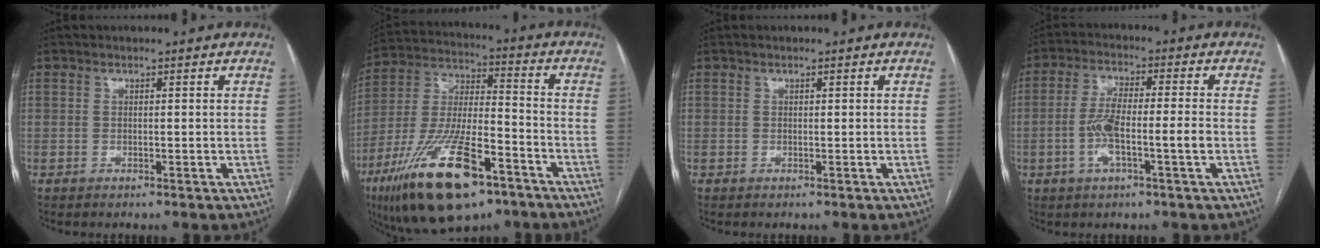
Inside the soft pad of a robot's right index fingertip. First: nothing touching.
{"total": 20.8, "force": [-12.0, 5.7, 16.0], "torque": [-0.328, -0.028, -0.210]}
{"total": 0.0}
{"total": 7.5, "force": [-2.0, 0.8, 7.2], "torque": [-0.144, 0.014, -0.039]}